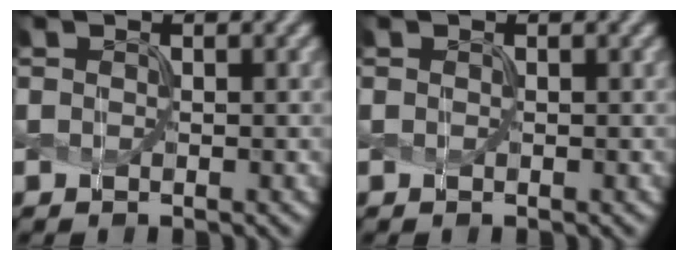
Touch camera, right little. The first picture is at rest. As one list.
[{"total": 0.5, "force": [-0.1, -0.1, -0.5], "torque": [0.006, 0.000, 0.005]}]